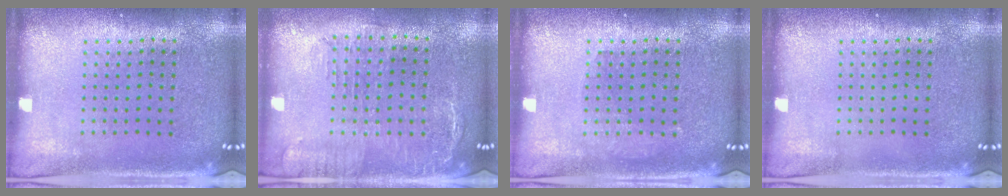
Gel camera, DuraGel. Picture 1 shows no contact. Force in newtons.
{"total": 1.8, "press": 1.5, "slide": 1.1}
{"total": 0.9, "press": 0.9, "slide": 0.2}
{"total": 0.0}